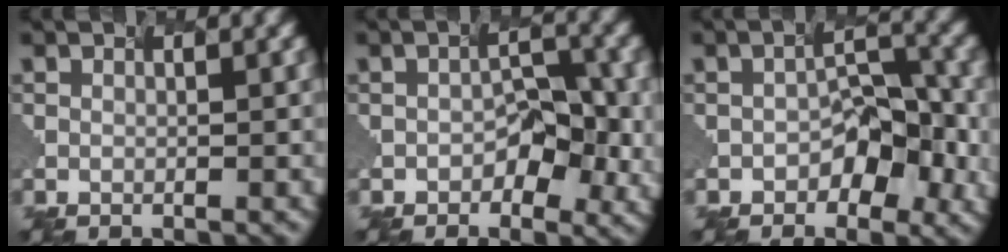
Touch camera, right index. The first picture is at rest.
{"total": 3.3, "force": [-1.4, 2.1, 2.2], "torque": [-0.033, 0.000, -0.013]}
{"total": 4.3, "force": [-2.0, 2.5, 2.9], "torque": [-0.040, 0.006, -0.023]}